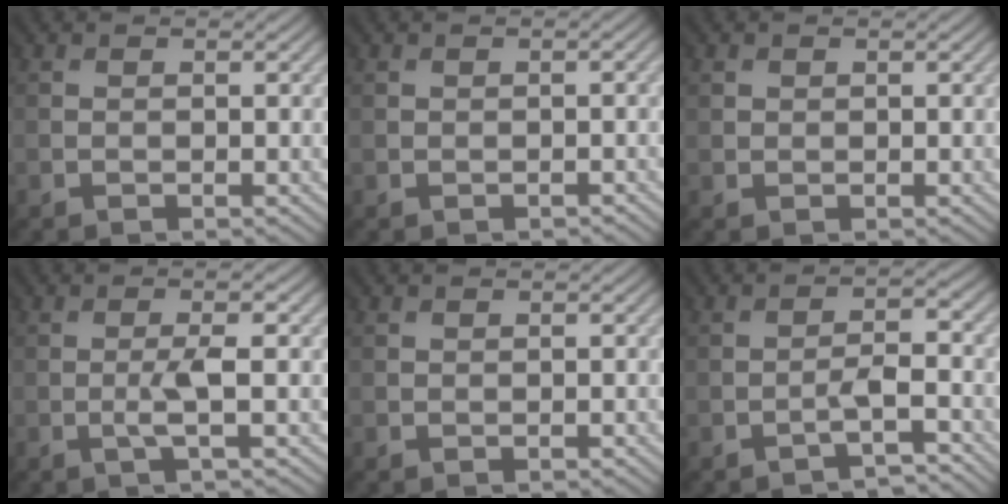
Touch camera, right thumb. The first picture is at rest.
{"total": 1.6, "force": [-0.4, -0.7, -1.3], "torque": [0.024, 0.003, -0.005]}
{"total": 1.2, "force": [0.8, 0.8, -0.2], "torque": [0.009, -0.002, 0.017]}
{"total": 1.5, "force": [-0.6, -0.6, 1.2], "torque": [-0.026, 0.003, -0.015]}
{"total": 0.7, "force": [0.0, -0.2, -0.7], "torque": [0.015, 0.000, 0.001]}
{"total": 2.2, "force": [-2.1, -0.5, 0.0], "torque": [-0.002, 0.011, -0.043]}